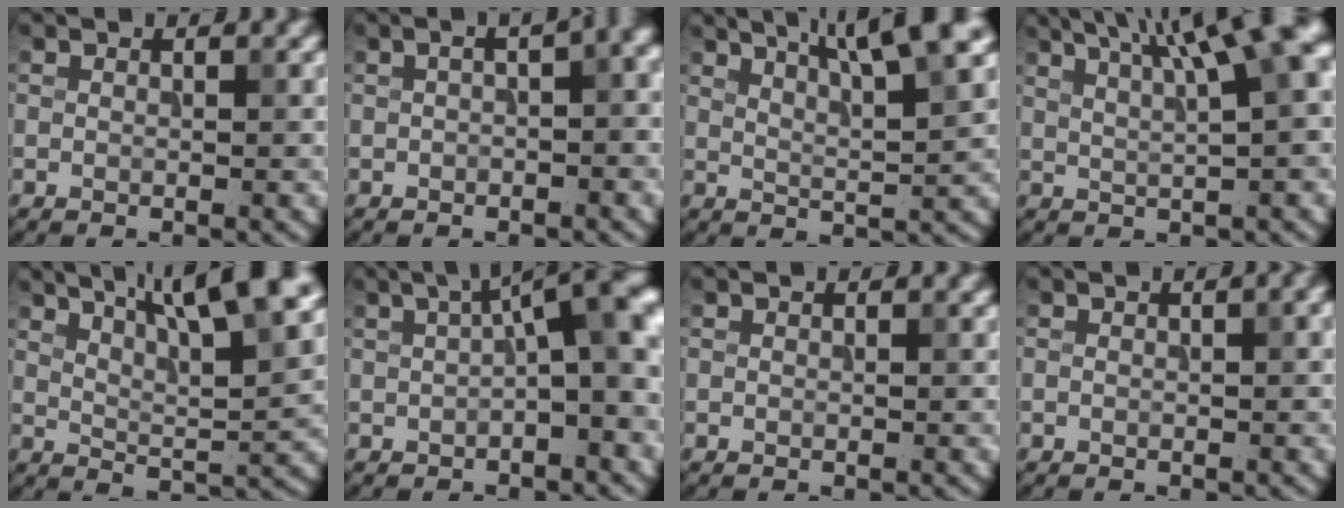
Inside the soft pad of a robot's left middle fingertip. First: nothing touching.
{"total": 11.4, "force": [1.2, 5.0, 10.3], "torque": [-0.071, 0.051, -0.014]}
{"total": 7.8, "force": [5.0, 1.5, 5.8], "torque": [-0.070, 0.022, 0.061]}
{"total": 13.2, "force": [6.0, 4.3, 10.9], "torque": [-0.123, 0.054, 0.065]}
{"total": 11.0, "force": [6.8, 2.6, 8.3], "torque": [-0.100, 0.024, 0.082]}
{"total": 7.2, "force": [0.8, 2.0, 6.9], "torque": [-0.092, 0.022, 0.005]}
{"total": 0.0}
{"total": 2.4, "force": [0.3, 1.1, 2.1], "torque": [-0.020, 0.002, 0.004]}